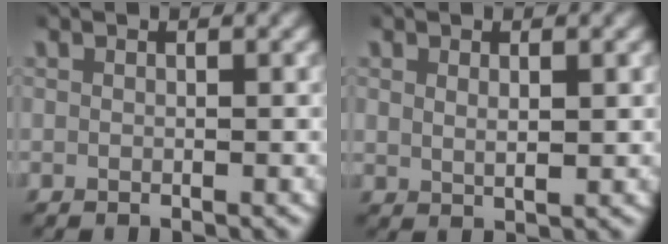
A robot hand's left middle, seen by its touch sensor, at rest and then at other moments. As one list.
[{"total": 1.3, "force": [0.7, 0.4, 1.0], "torque": [-0.018, -0.009, 0.021]}]